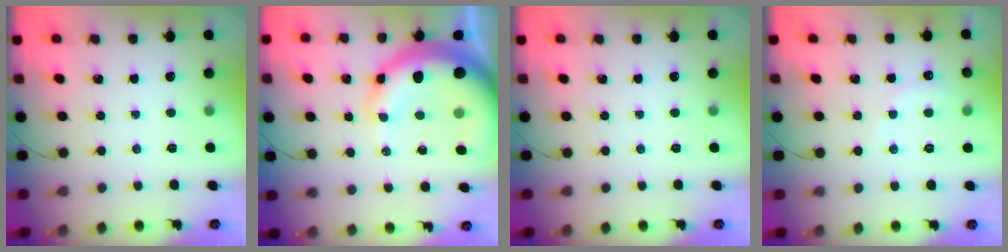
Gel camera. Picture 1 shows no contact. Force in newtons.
{"total": 15.4, "press": 15.0, "slide": 3.3}
{"total": 0.0}
{"total": 5.5, "press": 5.4, "slide": 1.1}